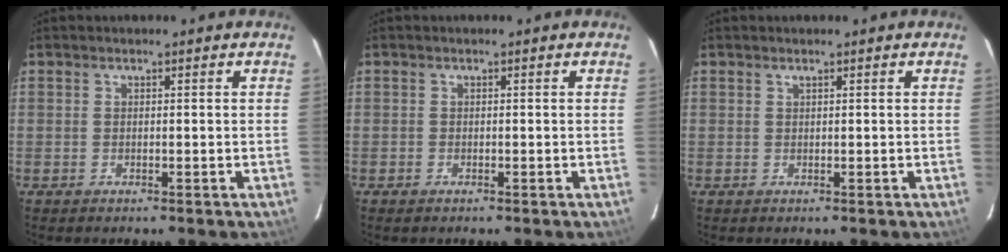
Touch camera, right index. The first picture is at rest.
{"total": 0.7, "force": [-0.5, 0.4, 0.1], "torque": [-0.004, -0.001, -0.010]}
{"total": 0.0}